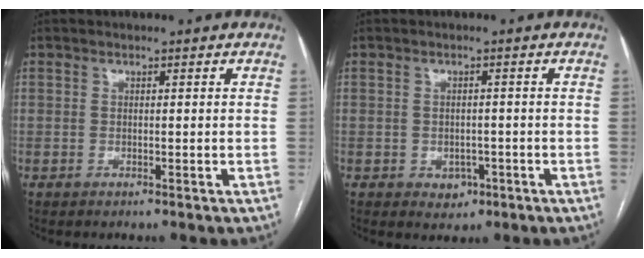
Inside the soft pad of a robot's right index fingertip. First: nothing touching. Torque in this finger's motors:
{"motor_torque": [0.56, -0.53, 0.08, 0.01]}